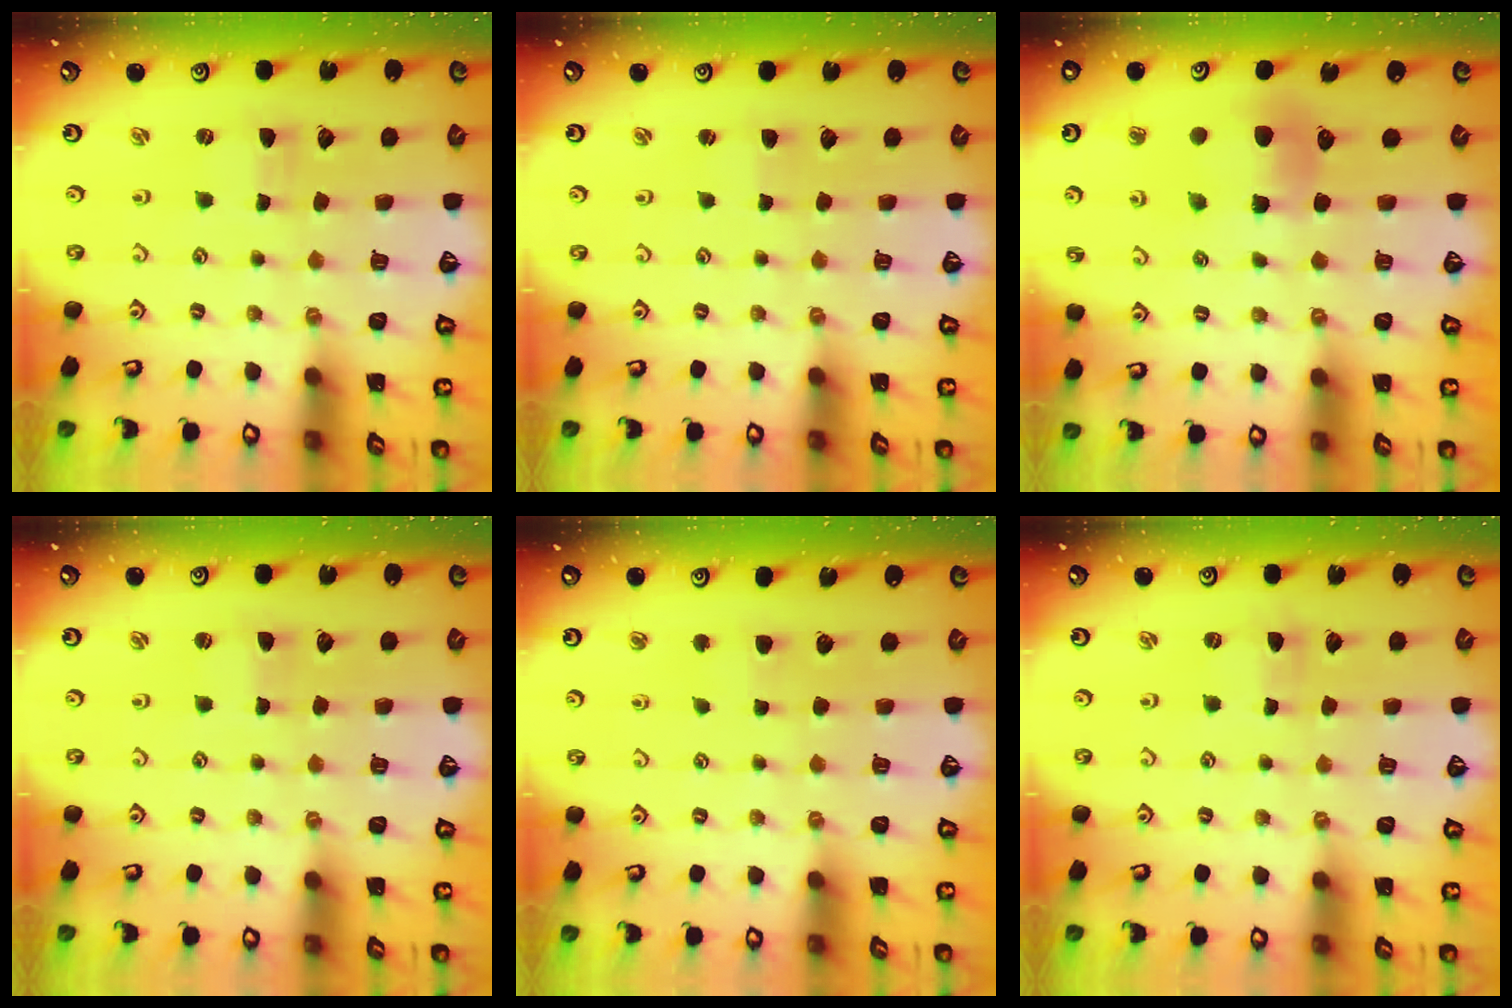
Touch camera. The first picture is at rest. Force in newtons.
{"total": 1.4, "press": 1.4, "slide": 0.3}
{"total": 7.0, "press": 7.0, "slide": 1.0}
{"total": 0.0}
{"total": 2.9, "press": 2.9, "slide": 0.4}
{"total": 0.0}